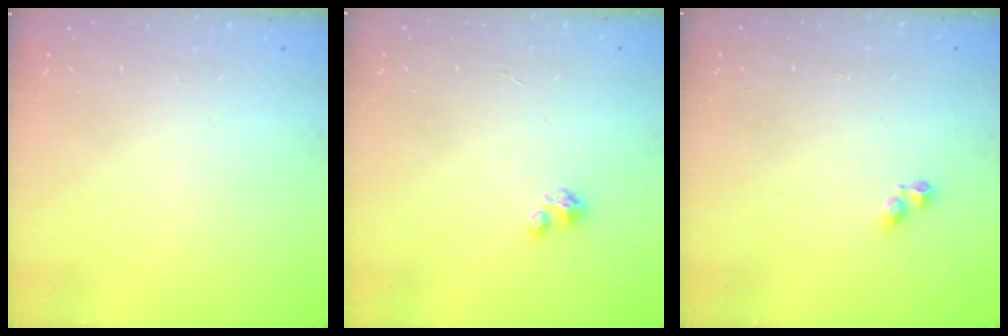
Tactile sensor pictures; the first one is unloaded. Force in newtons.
{"total": 1.6, "press": 1.6, "slide": 0.2}
{"total": 2.8, "press": 2.8, "slide": 0.3}